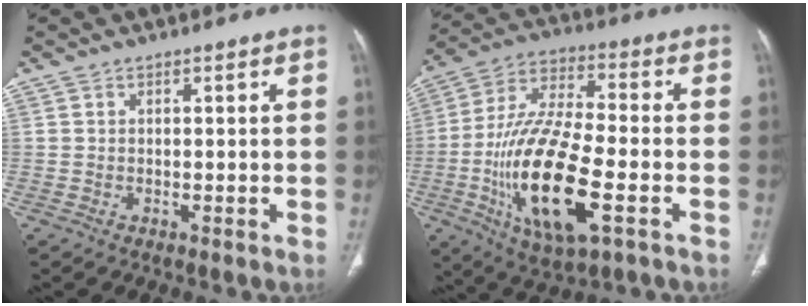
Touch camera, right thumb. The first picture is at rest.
{"total": 21.4, "force": [-5.8, 7.4, 19.2], "torque": [-0.385, 0.012, -0.097]}